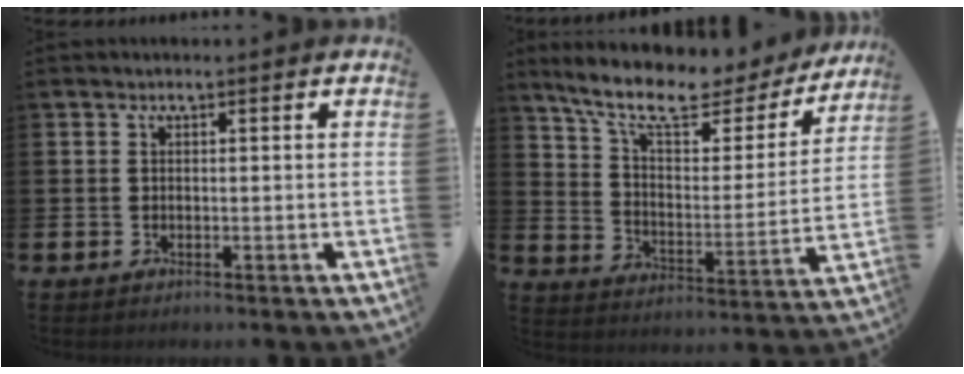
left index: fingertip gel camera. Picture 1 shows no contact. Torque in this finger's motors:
{"motor_torque": [1.79, -0.35, 0.31, 0.21]}